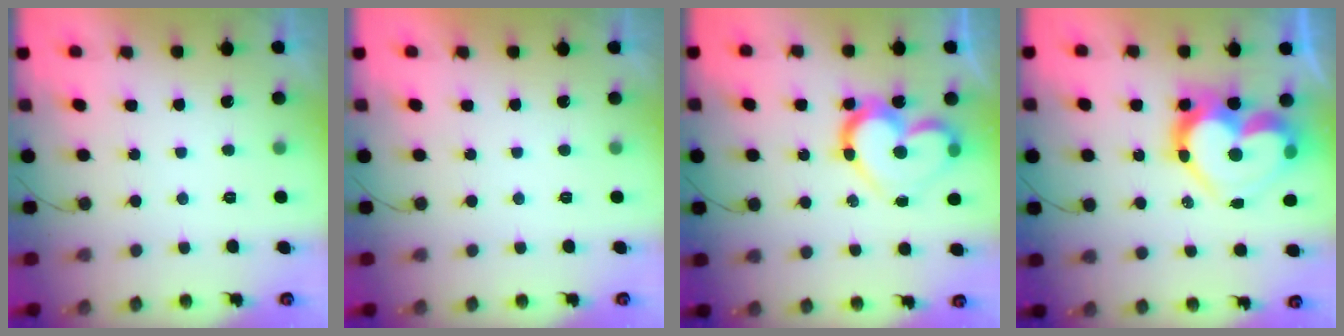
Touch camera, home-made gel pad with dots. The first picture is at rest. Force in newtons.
{"total": 1.8, "press": 1.8, "slide": 0.0}
{"total": 15.0, "press": 14.8, "slide": 2.0}
{"total": 20.6, "press": 20.5, "slide": 1.6}